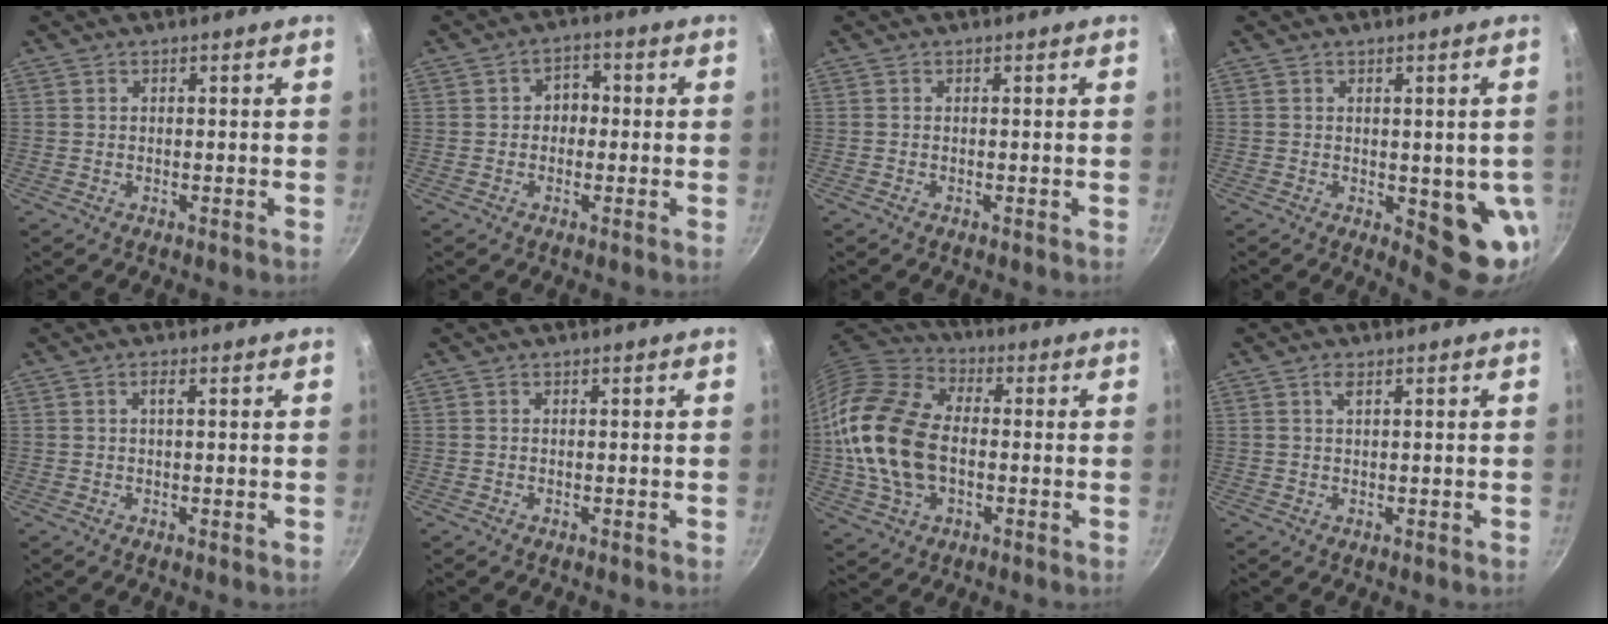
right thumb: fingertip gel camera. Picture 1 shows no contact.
{"total": 3.9, "force": [-0.2, 3.2, 2.2], "torque": [-0.002, 0.012, -0.008]}
{"total": 0.0}
{"total": 9.1, "force": [-1.3, 3.9, 8.1], "torque": [-0.065, -0.006, -0.009]}
{"total": 1.5, "force": [0.5, 0.3, 1.4], "torque": [-0.026, -0.001, 0.006]}
{"total": 0.0}
{"total": 19.2, "force": [-1.3, 12.7, 14.4], "torque": [-0.270, 0.029, -0.033]}
{"total": 1.3, "force": [0.7, 0.5, 1.1], "torque": [-0.019, -0.001, 0.012]}